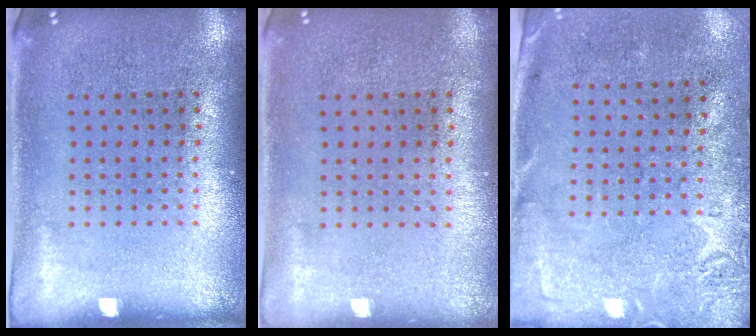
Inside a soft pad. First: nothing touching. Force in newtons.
{"total": 0.0}
{"total": 2.8, "press": 2.2, "slide": 1.8}